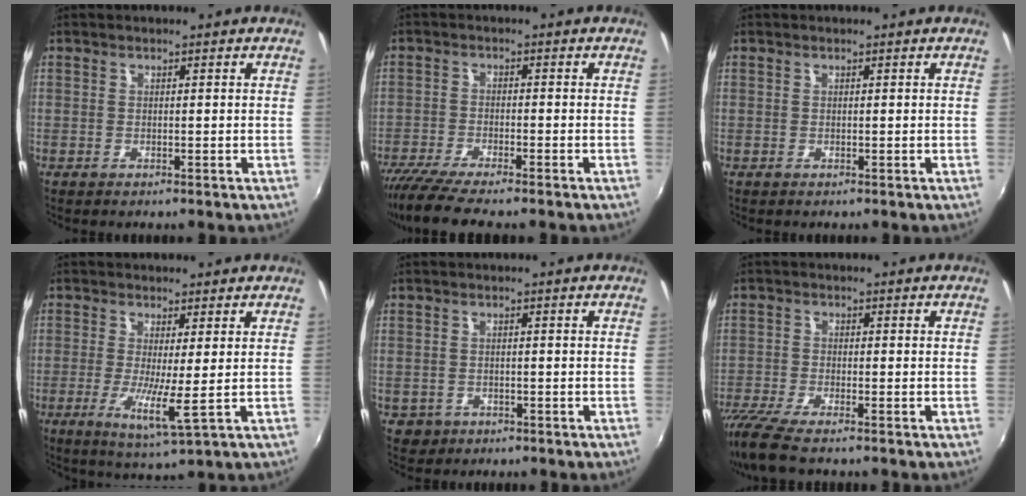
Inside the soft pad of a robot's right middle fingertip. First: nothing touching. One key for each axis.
{"total": 8.1, "fx": -7.0, "fy": 0.3, "fz": 4.1, "tx": -0.099, "ty": -0.032, "tz": -0.123}
{"total": 0.0}
{"total": 6.2, "fx": -0.6, "fy": 0.0, "fz": 6.2, "tx": -0.126, "ty": -0.019, "tz": -0.014}
{"total": 3.3, "fx": -1.2, "fy": 2.9, "fz": 1.1, "tx": -0.031, "ty": -0.002, "tz": -0.011}
{"total": 8.7, "fx": -7.2, "fy": 0.9, "fz": 4.8, "tx": -0.120, "ty": -0.038, "tz": -0.131}